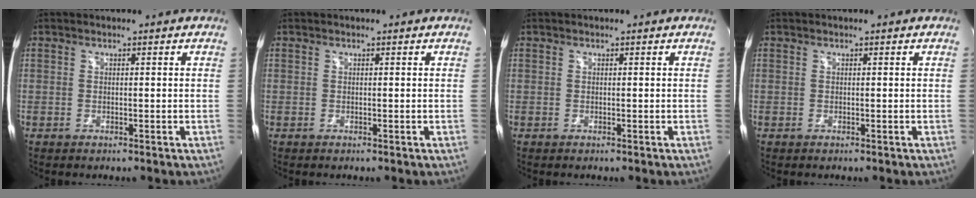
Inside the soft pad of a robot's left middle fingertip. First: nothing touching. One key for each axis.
{"total": 0.0}
{"total": 0.0}
{"total": 0.0}